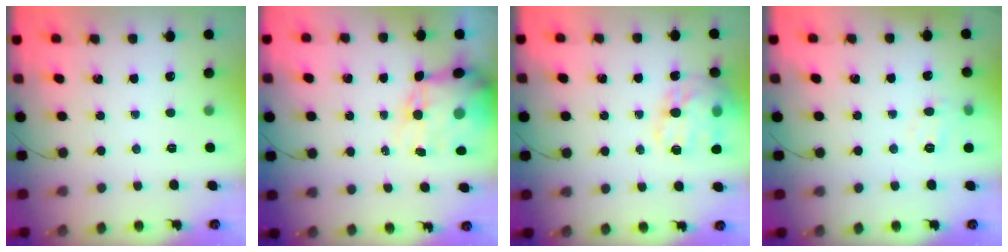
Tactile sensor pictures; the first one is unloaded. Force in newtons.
{"total": 11.6, "press": 11.2, "slide": 3.0}
{"total": 19.0, "press": 18.8, "slide": 2.9}
{"total": 7.0, "press": 6.7, "slide": 1.9}